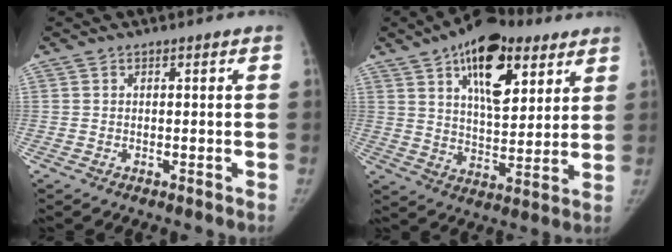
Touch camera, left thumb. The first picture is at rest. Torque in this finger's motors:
{"motor_torque": [0.36, 0.24, 1.80, -0.97, 0.40]}